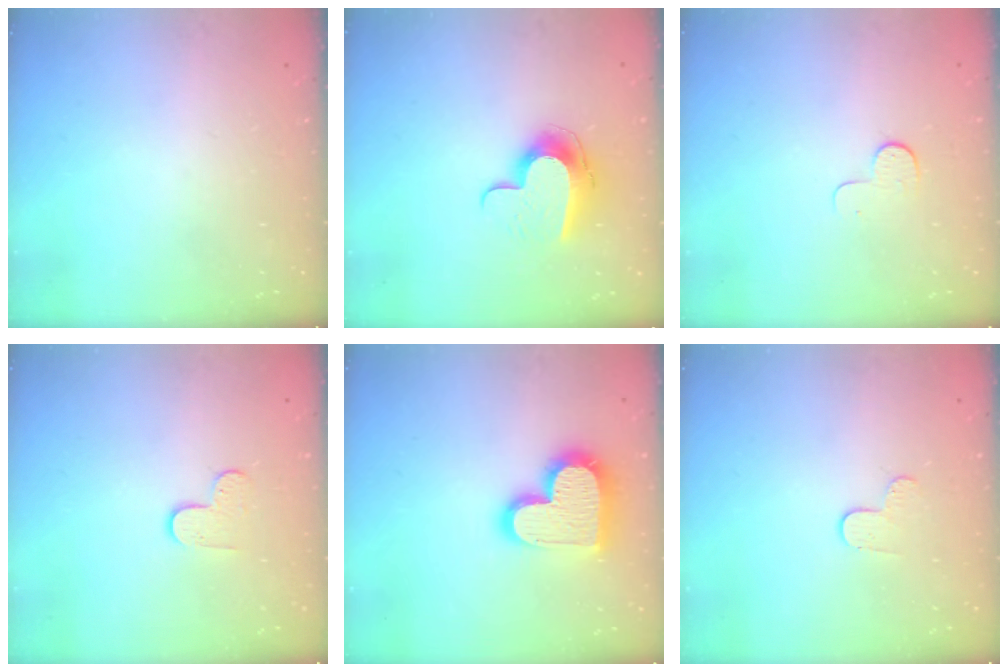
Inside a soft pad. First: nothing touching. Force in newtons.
{"total": 11.4, "press": 11.4, "slide": 0.2}
{"total": 4.8, "press": 4.8, "slide": 0.4}
{"total": 5.4, "press": 5.4, "slide": 0.5}
{"total": 17.7, "press": 17.7, "slide": 1.2}
{"total": 3.8, "press": 3.8, "slide": 0.4}